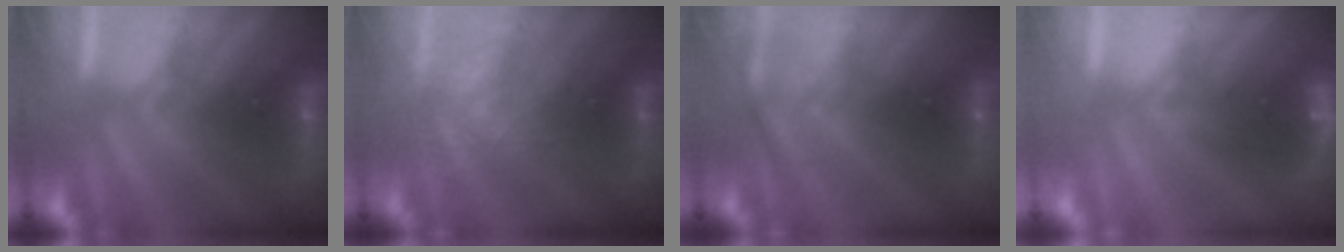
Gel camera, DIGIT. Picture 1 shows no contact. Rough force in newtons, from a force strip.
{"total": 2.6}
{"total": 2.4}
{"total": 4.8}